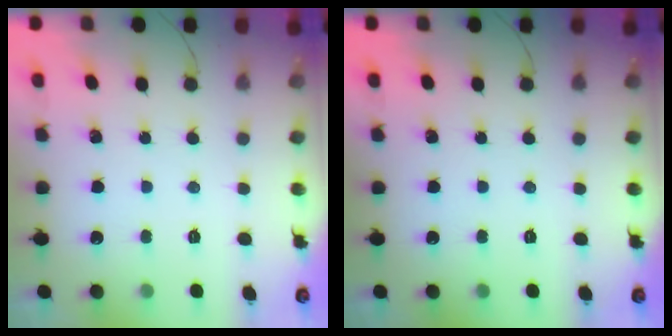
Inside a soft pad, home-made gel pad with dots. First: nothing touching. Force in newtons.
{"total": 0.0}